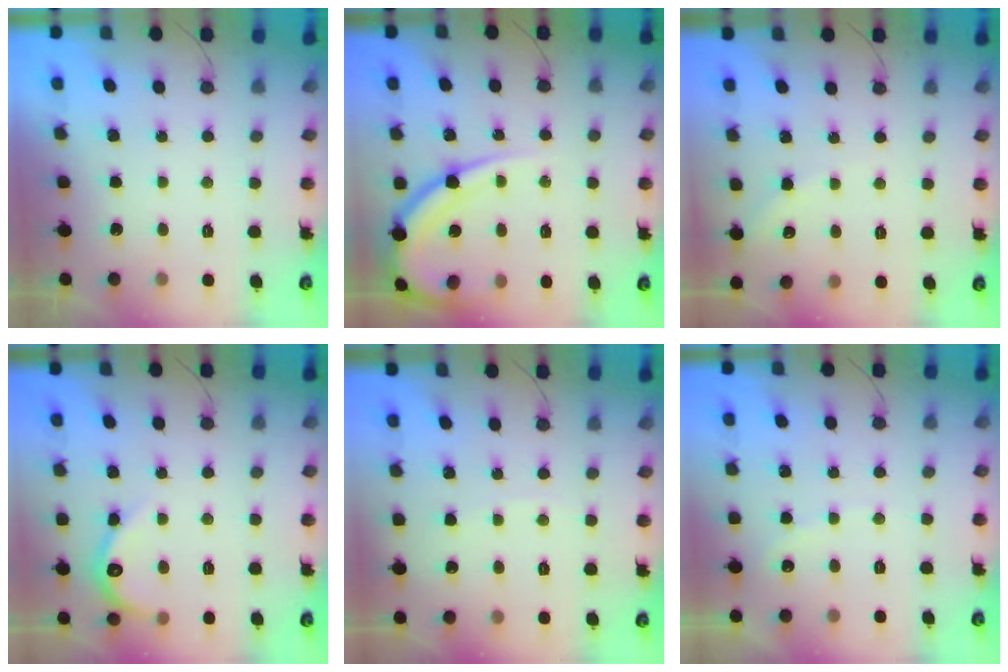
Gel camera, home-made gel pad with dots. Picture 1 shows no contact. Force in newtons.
{"total": 13.5, "press": 13.4, "slide": 1.6}
{"total": 3.0, "press": 3.0, "slide": 0.5}
{"total": 7.4, "press": 7.4, "slide": 0.4}
{"total": 1.6, "press": 1.6, "slide": 0.2}
{"total": 4.0, "press": 4.0, "slide": 0.6}